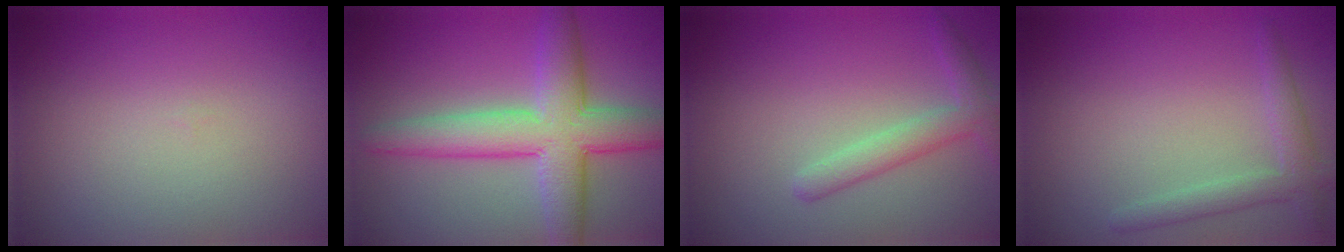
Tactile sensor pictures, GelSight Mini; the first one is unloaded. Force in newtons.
{"total": 7.1, "press": 7.1, "slide": 0.2}
{"total": 2.6, "press": 2.6, "slide": 0.1}
{"total": 2.4, "press": 2.4, "slide": 0.2}